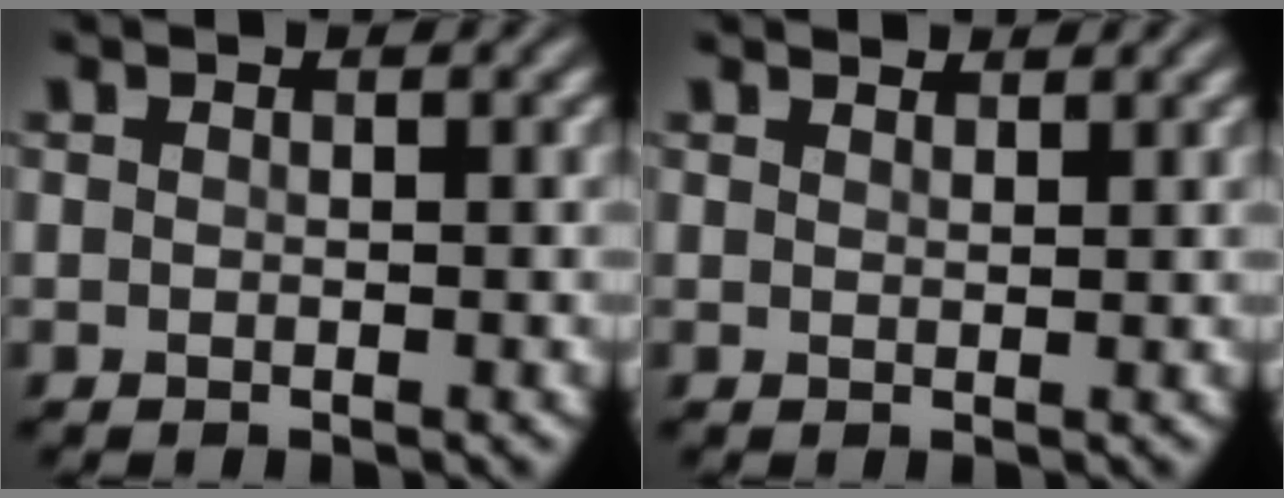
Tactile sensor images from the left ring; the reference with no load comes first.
{"total": 1.7, "force": [1.6, 0.2, 0.3], "torque": [-0.011, 0.001, 0.023]}